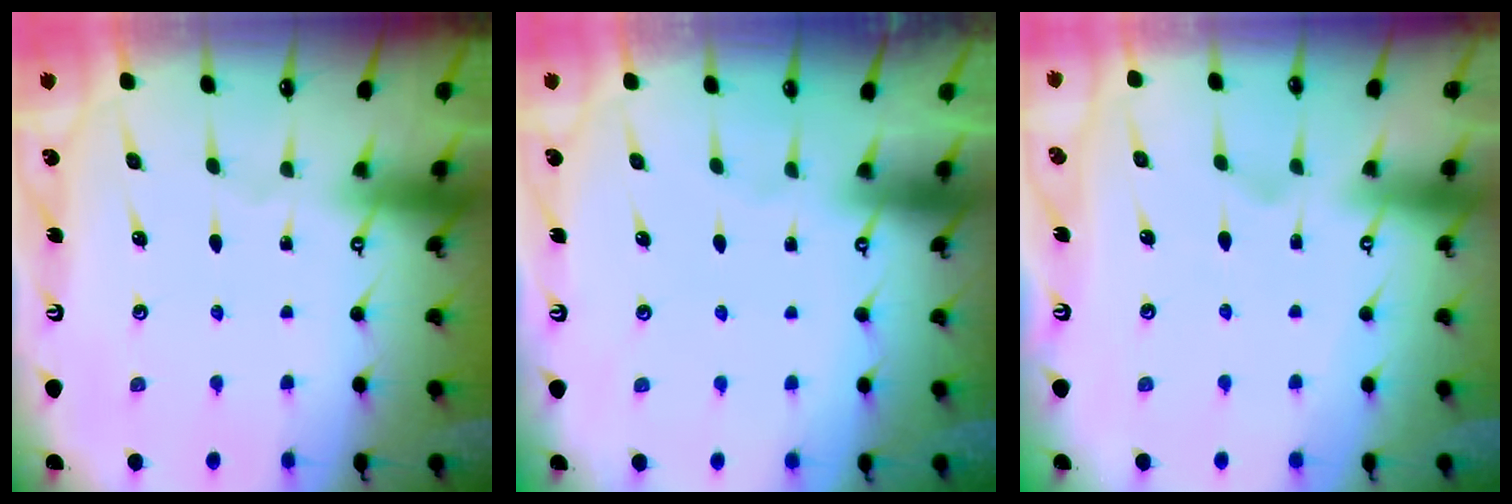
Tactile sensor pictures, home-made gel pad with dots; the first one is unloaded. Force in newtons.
{"total": 1.5, "press": 1.4, "slide": 0.7}
{"total": 1.2, "press": 0.4, "slide": 1.1}